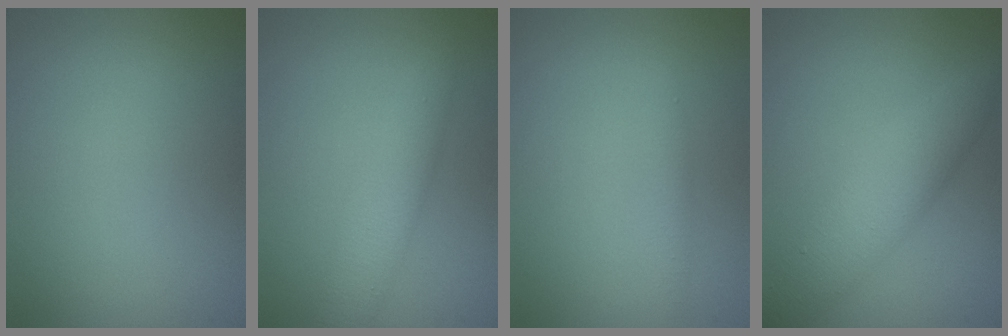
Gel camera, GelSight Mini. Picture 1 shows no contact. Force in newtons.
{"total": 3.6, "press": 3.6, "slide": 0.0}
{"total": 0.9, "press": 0.9, "slide": 0.0}
{"total": 5.0, "press": 5.0, "slide": 0.1}